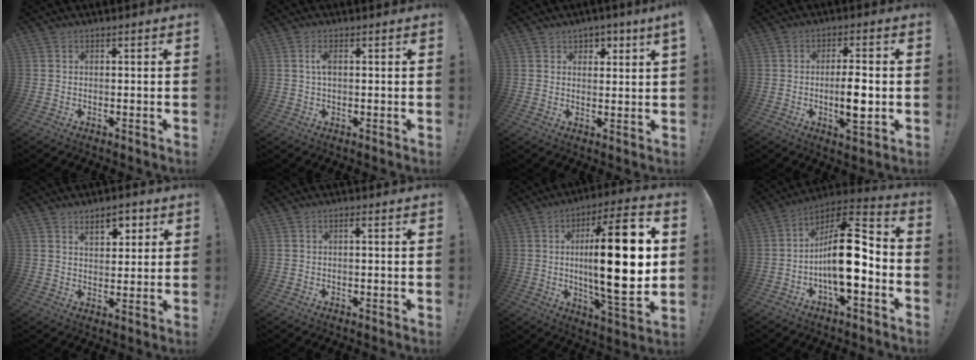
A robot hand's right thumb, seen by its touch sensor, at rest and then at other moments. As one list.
[{"total": 2.8, "force": [0.4, 1.2, 2.4], "torque": [-0.034, -0.001, 0.002]}, {"total": 2.3, "force": [1.7, 1.1, 1.2], "torque": [-0.017, -0.004, 0.028]}, {"total": 8.3, "force": [-1.5, 2.2, 7.9], "torque": [-0.130, -0.001, -0.029]}, {"total": 7.1, "force": [4.0, 3.7, 4.6], "torque": [-0.055, -0.014, 0.067]}, {"total": 0.8, "force": [-0.2, 0.0, 0.8], "torque": [-0.017, 0.003, -0.004]}, {"total": 25.9, "force": [1.9, 6.8, 25.0], "torque": [-0.402, -0.015, 0.020]}, {"total": 18.8, "force": [-3.2, 7.3, 17.0], "torque": [-0.292, 0.023, -0.049]}]